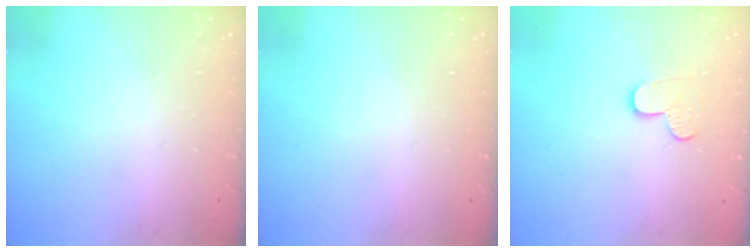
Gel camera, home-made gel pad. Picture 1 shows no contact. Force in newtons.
{"total": 0.0}
{"total": 4.2, "press": 4.2, "slide": 0.4}